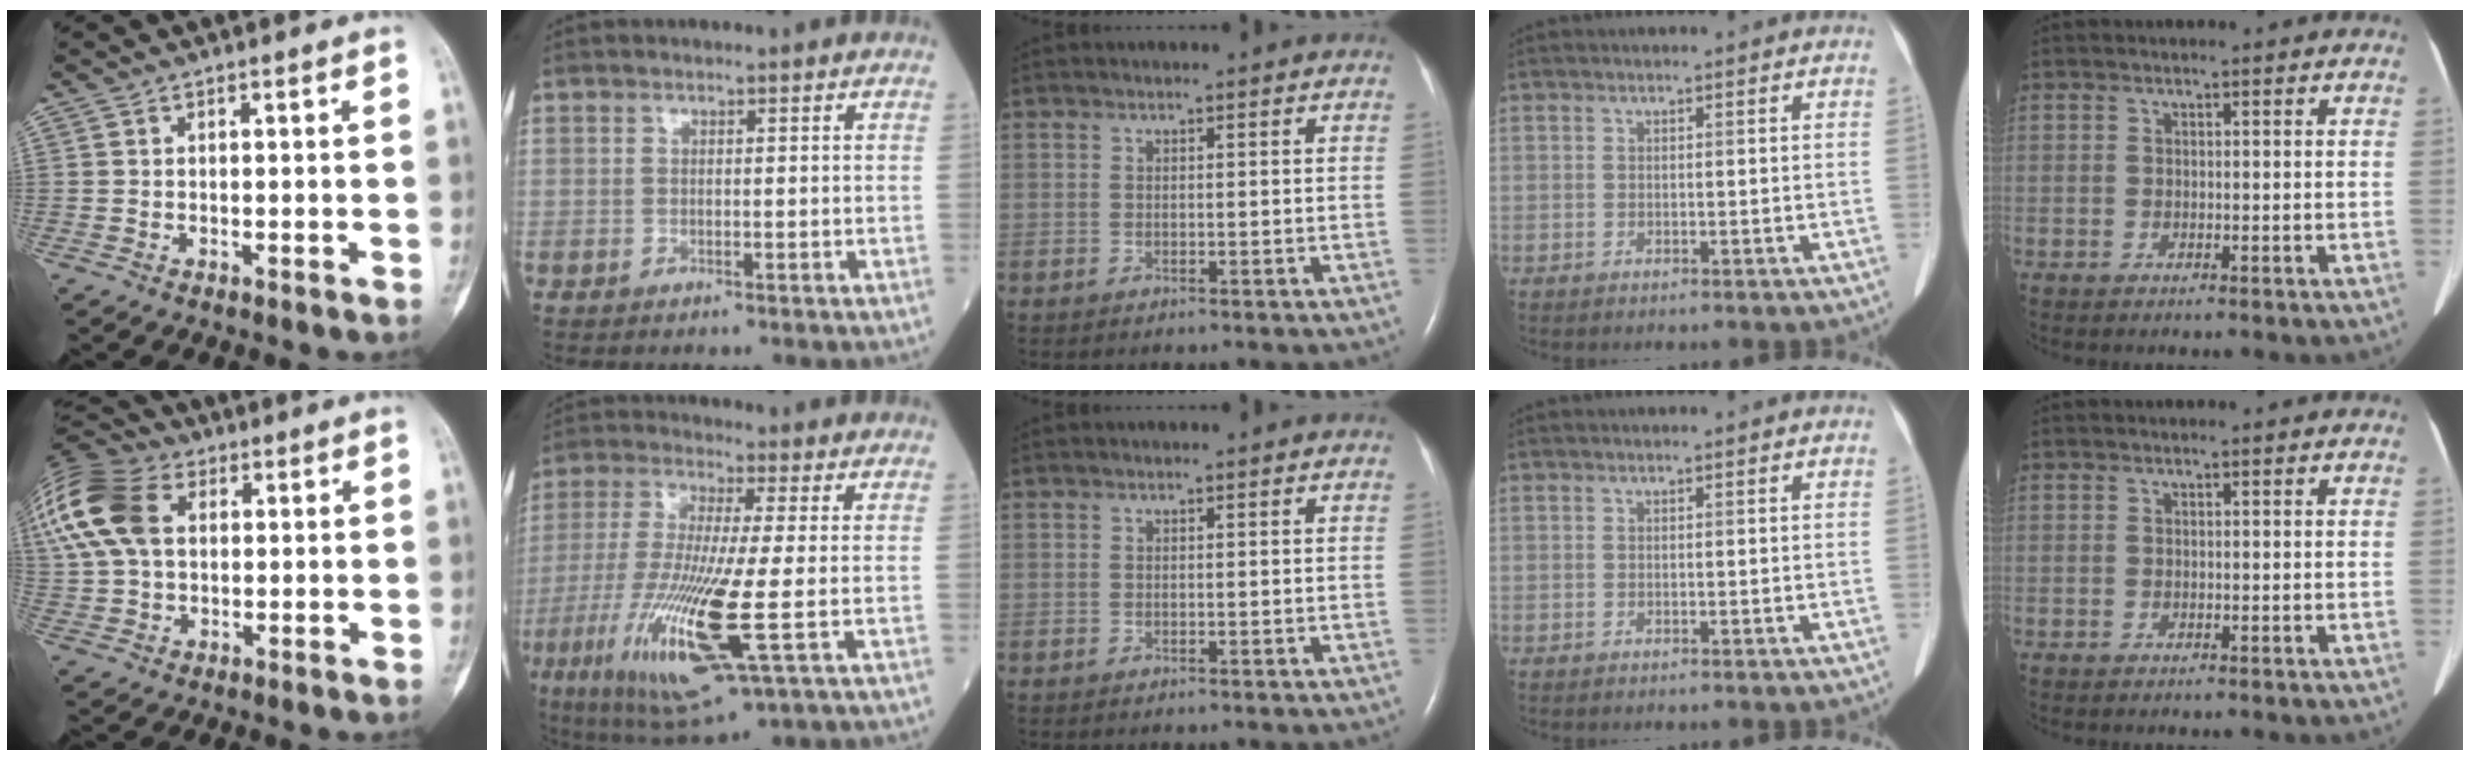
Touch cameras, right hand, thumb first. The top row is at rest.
{"thumb": {"total": 21.2, "force": [6.1, 14.4, 14.2], "torque": [-0.334, 0.042, 0.110]}, "index": {"total": 16.8, "force": [-4.5, 1.5, 16.2], "torque": [-0.344, -0.036, -0.076]}}